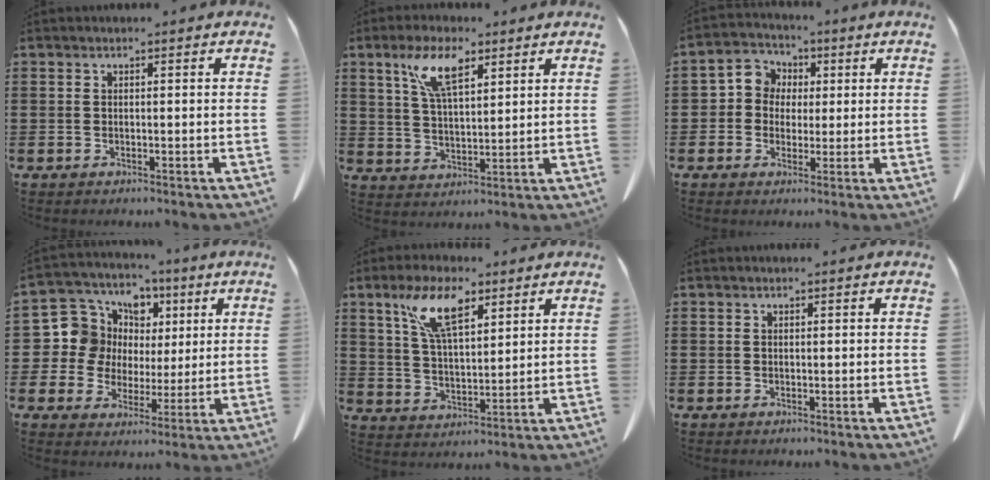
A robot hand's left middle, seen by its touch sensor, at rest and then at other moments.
{"total": 8.7, "force": [5.1, 3.2, 6.3], "torque": [-0.129, 0.004, 0.090]}
{"total": 5.1, "force": [0.8, 4.9, 1.2], "torque": [-0.049, 0.012, 0.010]}
{"total": 8.9, "force": [1.8, 8.6, 1.5], "torque": [-0.091, -0.018, 0.034]}
{"total": 10.2, "force": [6.1, 3.9, 7.2], "torque": [-0.156, 0.005, 0.113]}
{"total": 0.0}